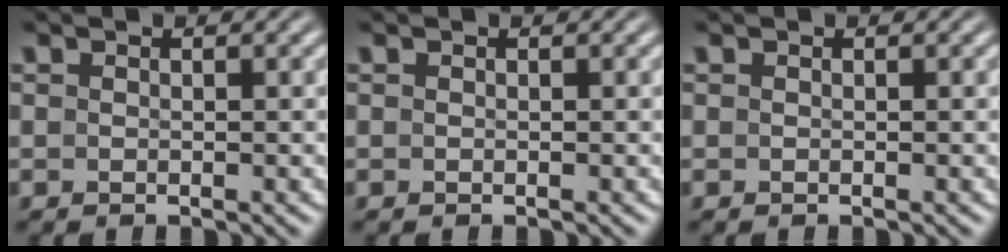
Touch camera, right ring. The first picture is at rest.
{"total": 0.0}
{"total": 0.0}